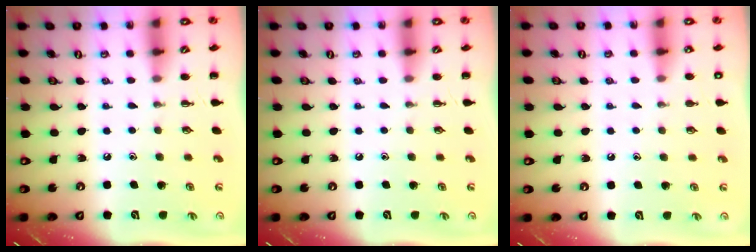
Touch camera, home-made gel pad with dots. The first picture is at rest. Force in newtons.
{"total": 0.0}
{"total": 1.4, "press": 1.4, "slide": 0.1}